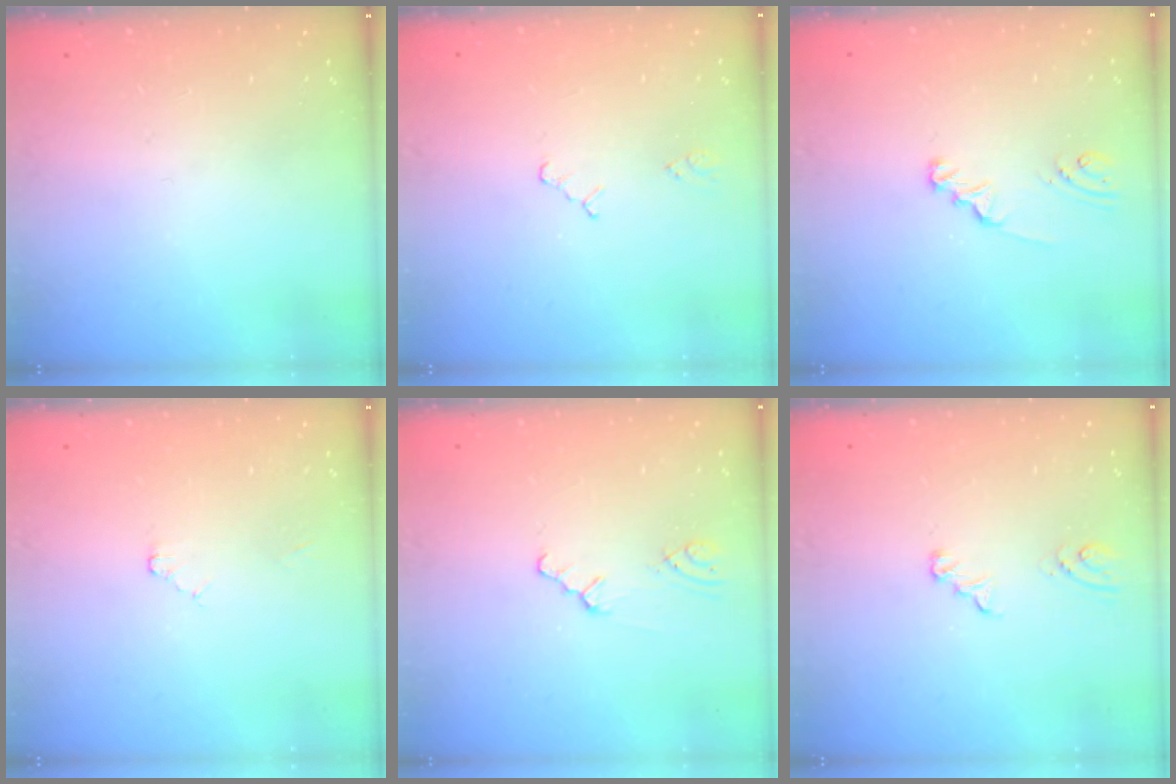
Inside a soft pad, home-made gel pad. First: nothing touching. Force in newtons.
{"total": 1.5, "press": 1.5, "slide": 0.3}
{"total": 1.9, "press": 1.9, "slide": 0.3}
{"total": 2.4, "press": 2.4, "slide": 0.4}
{"total": 1.3, "press": 1.3, "slide": 0.3}
{"total": 3.2, "press": 3.1, "slide": 0.3}